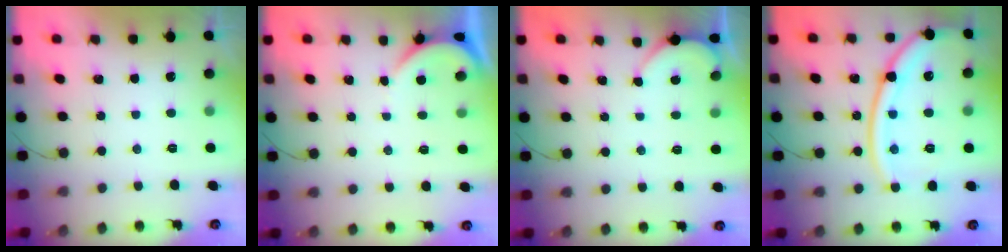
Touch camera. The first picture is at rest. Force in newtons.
{"total": 2.1, "press": 2.1, "slide": 0.3}
{"total": 1.4, "press": 1.4, "slide": 0.2}
{"total": 17.1, "press": 17.1, "slide": 1.3}